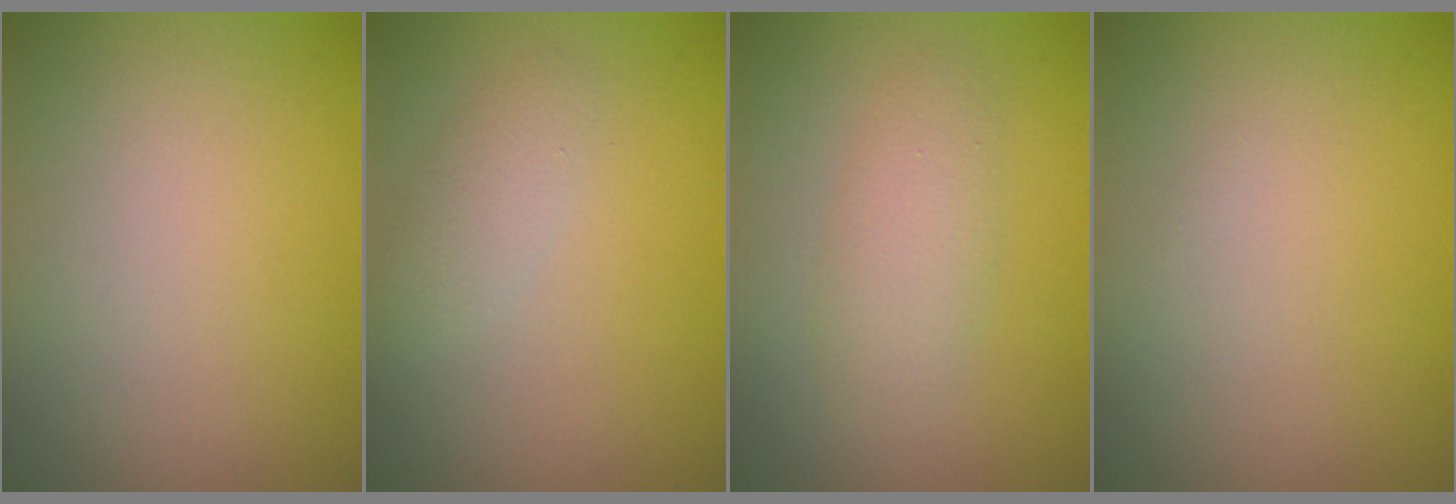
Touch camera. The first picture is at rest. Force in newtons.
{"total": 1.6, "press": 1.6, "slide": 0.0}
{"total": 2.5, "press": 2.5, "slide": 0.1}
{"total": 0.0}